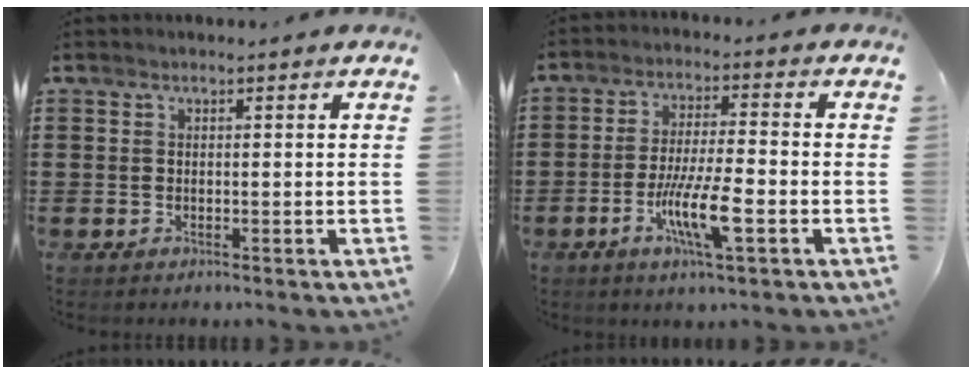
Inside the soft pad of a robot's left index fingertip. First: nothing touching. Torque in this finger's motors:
{"motor_torque": [1.59, 0.55, 0.68, 0.21]}